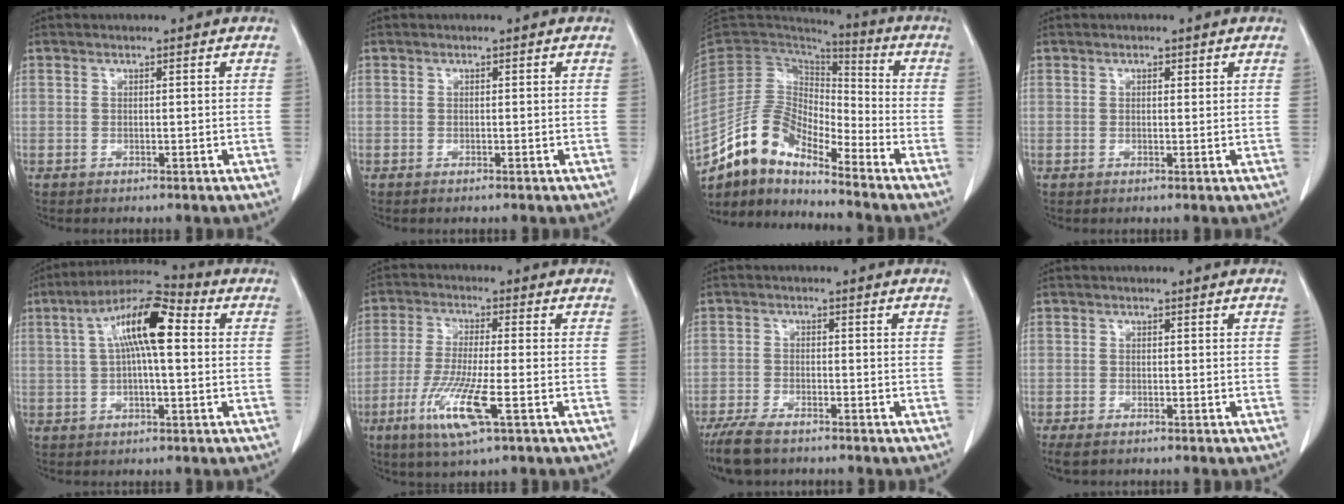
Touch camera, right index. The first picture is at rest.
{"total": 0.0}
{"total": 11.4, "force": [-9.7, 3.5, 5.0], "torque": [-0.099, 0.040, -0.185]}
{"total": 0.8, "force": [0.5, 0.4, 0.6], "torque": [-0.009, -0.002, 0.006]}
{"total": 11.5, "force": [2.2, 2.5, 11.0], "torque": [-0.201, 0.036, 0.030]}
{"total": 10.1, "force": [-4.1, 0.5, 9.2], "torque": [-0.187, -0.025, -0.078]}
{"total": 6.5, "force": [-5.3, 2.0, 3.3], "torque": [-0.062, -0.012, -0.093]}
{"total": 2.7, "force": [-2.1, 1.1, 1.4], "torque": [-0.027, -0.006, -0.032]}